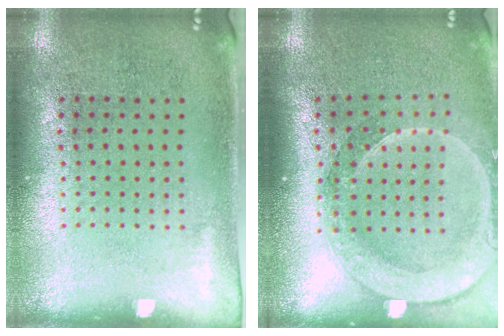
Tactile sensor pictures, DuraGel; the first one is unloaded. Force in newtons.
{"total": 2.3, "press": 1.8, "slide": 1.4}